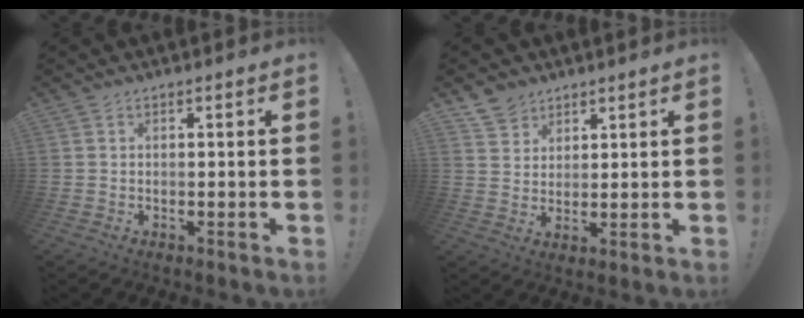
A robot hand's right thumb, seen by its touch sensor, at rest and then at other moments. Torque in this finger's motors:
{"motor_torque": [0.04, -0.03, -0.40, 0.34, -0.03]}